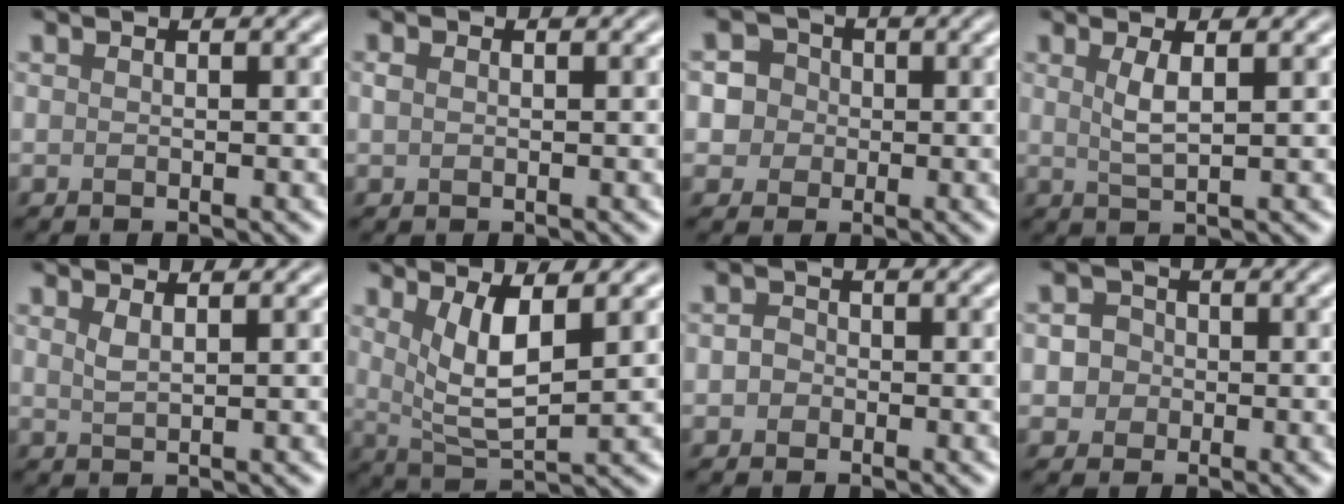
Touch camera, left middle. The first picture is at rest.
{"total": 0.7, "force": [0.2, 0.5, 0.4], "torque": [-0.010, 0.001, 0.002]}
{"total": 4.7, "force": [0.4, 4.5, 1.4], "torque": [-0.006, 0.032, -0.012]}
{"total": 2.0, "force": [0.8, 0.5, 1.8], "torque": [-0.037, -0.003, 0.017]}
{"total": 1.3, "force": [0.8, 0.4, 0.9], "torque": [-0.020, -0.001, 0.016]}
{"total": 4.5, "force": [1.6, 1.4, 3.9], "torque": [-0.077, -0.013, 0.035]}
{"total": 1.3, "force": [-0.3, 1.2, 0.4], "torque": [-0.001, -0.001, -0.010]}
{"total": 2.5, "force": [0.0, 2.3, 0.9], "torque": [0.007, 0.005, -0.008]}